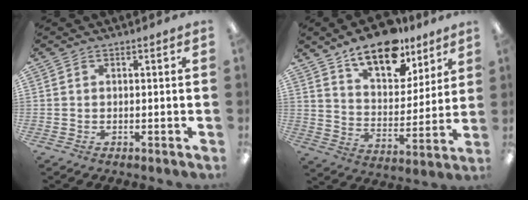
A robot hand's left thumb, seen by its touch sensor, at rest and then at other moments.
{"total": 15.5, "force": [11.7, 7.2, 7.1], "torque": [-0.113, -0.069, 0.209]}